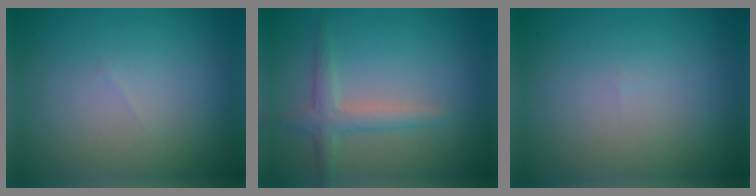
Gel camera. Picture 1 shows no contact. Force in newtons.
{"total": 2.3, "press": 2.3, "slide": 0.1}
{"total": 0.0}